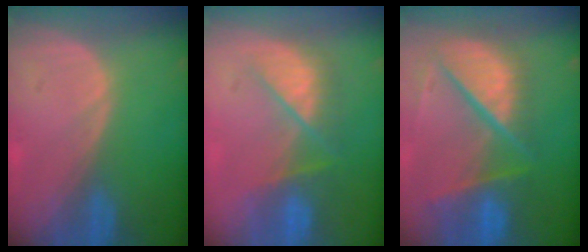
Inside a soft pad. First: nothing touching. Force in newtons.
{"total": 7.6, "press": 7.3, "slide": 2.0}
{"total": 11.5, "press": 9.6, "slide": 6.4}